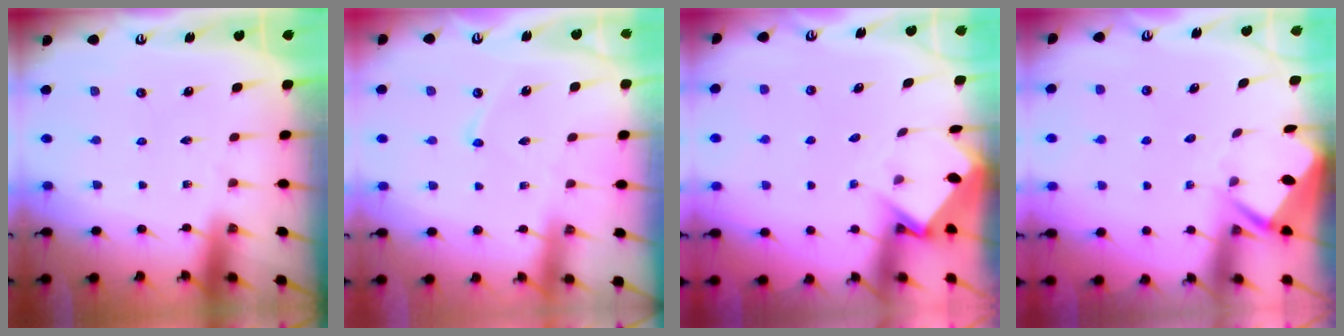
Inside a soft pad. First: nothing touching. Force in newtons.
{"total": 2.1, "press": 2.1, "slide": 0.2}
{"total": 4.0, "press": 4.0, "slide": 0.3}
{"total": 3.3, "press": 3.3, "slide": 0.3}